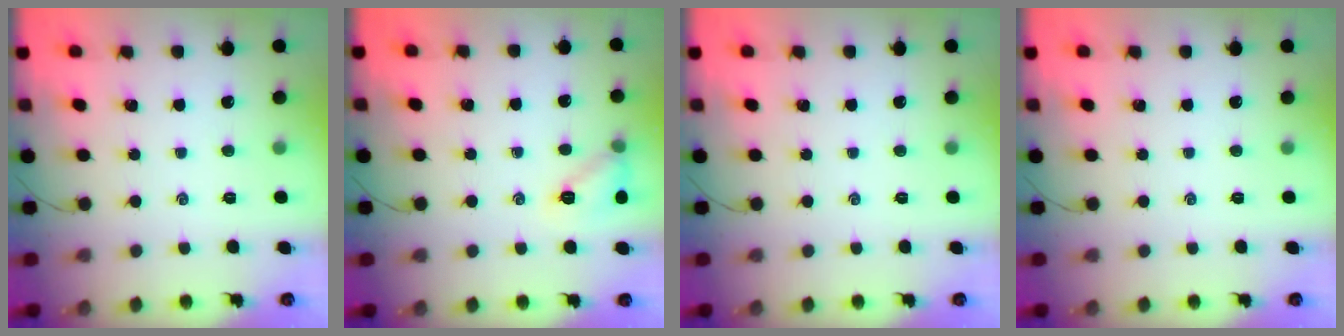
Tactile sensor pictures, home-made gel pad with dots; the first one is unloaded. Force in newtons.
{"total": 8.7, "press": 8.7, "slide": 1.0}
{"total": 0.0}
{"total": 0.0}